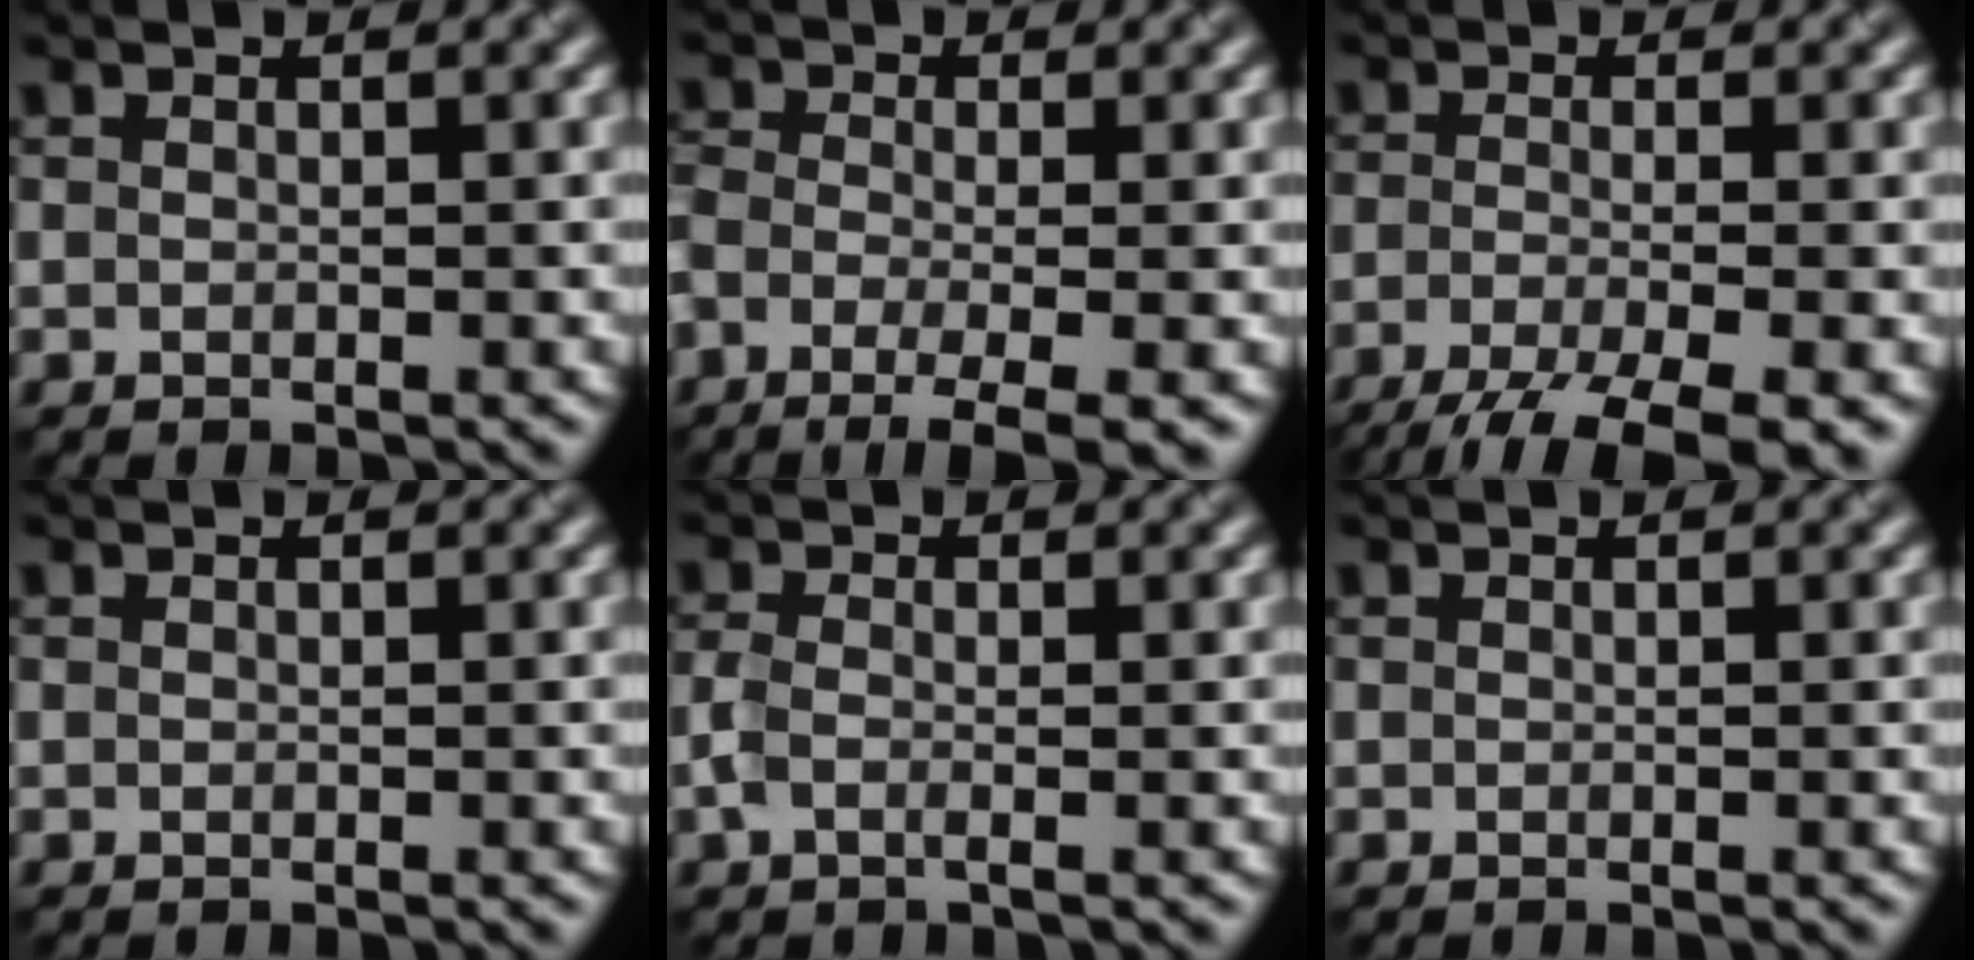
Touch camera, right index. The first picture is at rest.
{"total": 5.0, "force": [-2.6, 1.6, 4.0], "torque": [-0.080, -0.006, -0.055]}
{"total": 8.3, "force": [-5.3, 2.2, 6.1], "torque": [-0.096, -0.022, -0.093]}
{"total": 0.0}
{"total": 1.7, "force": [-0.5, 0.8, 1.4], "torque": [-0.035, -0.002, -0.016]}
{"total": 0.0}